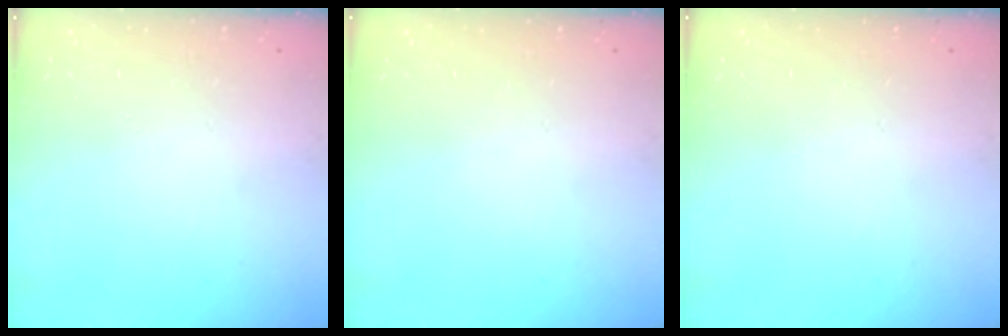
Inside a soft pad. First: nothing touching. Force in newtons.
{"total": 0.0}
{"total": 0.0}